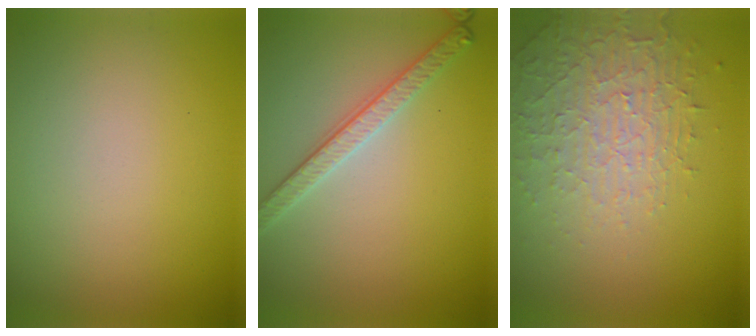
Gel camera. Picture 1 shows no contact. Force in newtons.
{"total": 2.8, "press": 2.7, "slide": 0.8}
{"total": 4.5, "press": 3.3, "slide": 3.1}